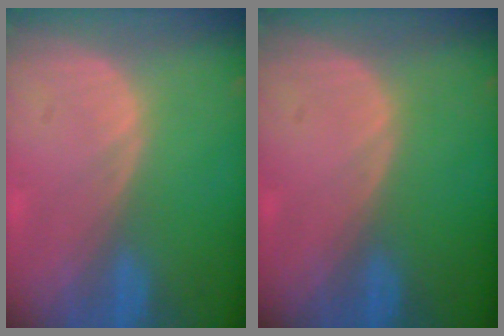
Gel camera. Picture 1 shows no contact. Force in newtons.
{"total": 0.0}